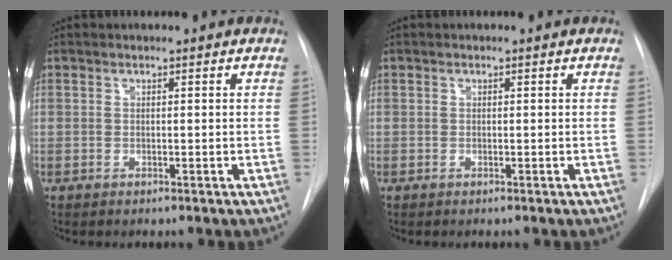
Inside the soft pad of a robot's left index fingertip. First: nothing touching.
{"total": 0.0}